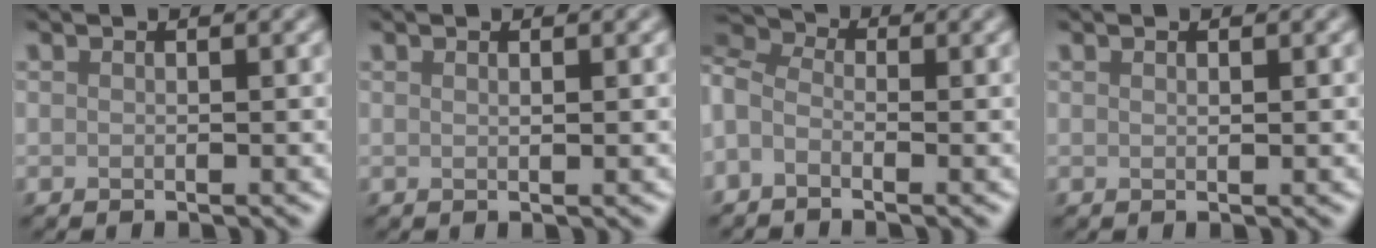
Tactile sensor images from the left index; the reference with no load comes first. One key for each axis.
{"total": 0.8, "fx": 0.3, "fy": 0.3, "fz": 0.7, "tx": -0.006, "ty": 0.002, "tz": 0.002}
{"total": 5.3, "fx": 0.7, "fy": 3.4, "fz": 4.0, "tx": -0.096, "ty": 0.018, "tz": -0.015}
{"total": 0.5, "fx": 0.3, "fy": 0.1, "fz": 0.4, "tx": -0.007, "ty": 0.001, "tz": 0.005}